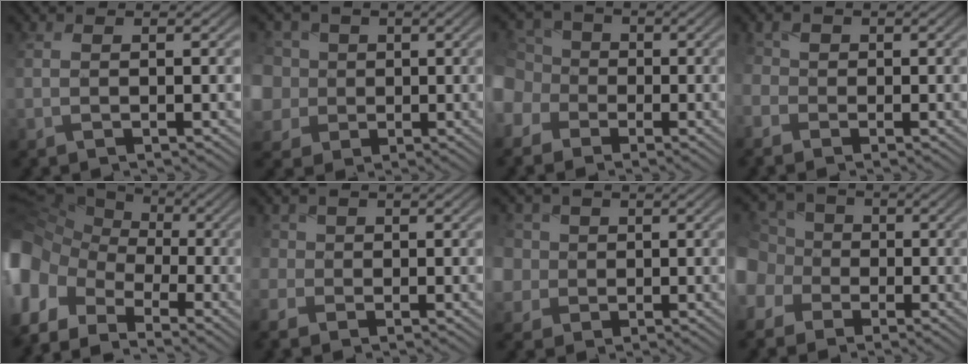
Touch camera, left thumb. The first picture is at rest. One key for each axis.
{"total": 8.7, "fx": 1.8, "fy": 8.1, "fz": 2.8, "tx": -0.121, "ty": 0.013, "tz": 0.009}
{"total": 6.9, "fx": -2.1, "fy": 6.1, "fz": 2.5, "tx": -0.092, "ty": -0.008, "tz": -0.060}
{"total": 3.1, "fx": -1.4, "fy": 2.5, "fz": 1.2, "tx": -0.037, "ty": -0.001, "tz": -0.029}
{"total": 14.5, "fx": -3.7, "fy": 10.7, "fz": 9.0, "tx": -0.252, "ty": -0.012, "tz": -0.053}
{"total": 2.8, "fx": -1.0, "fy": 2.5, "fz": 0.9, "tx": -0.032, "ty": -0.002, "tz": -0.021}
{"total": 7.1, "fx": 1.8, "fy": 6.5, "fz": 2.3, "tx": -0.090, "ty": 0.022, "tz": 0.002}
{"total": 8.9, "fx": -2.1, "fy": 7.9, "fz": 3.4, "tx": -0.121, "ty": -0.014, "tz": -0.065}